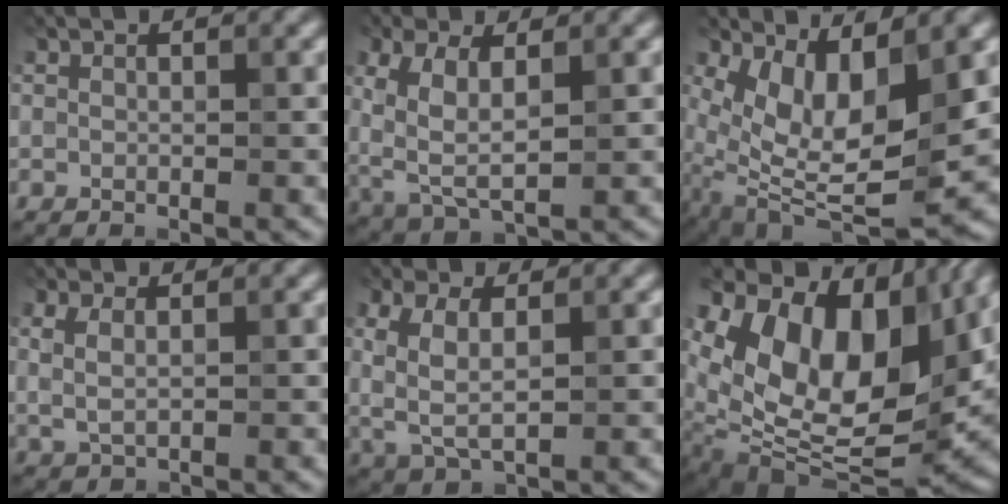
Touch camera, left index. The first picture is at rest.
{"total": 4.5, "force": [0.6, 2.1, 3.9], "torque": [-0.101, -0.006, 0.025]}
{"total": 7.6, "force": [1.1, 3.2, 6.8], "torque": [-0.150, -0.020, 0.032]}
{"total": 1.4, "force": [0.5, 0.6, 1.2], "torque": [-0.031, -0.005, 0.025]}
{"total": 3.7, "force": [0.4, 1.7, 3.2], "torque": [-0.087, -0.004, 0.021]}
{"total": 14.8, "force": [4.7, 9.0, 10.8], "torque": [-0.213, 0.003, 0.103]}